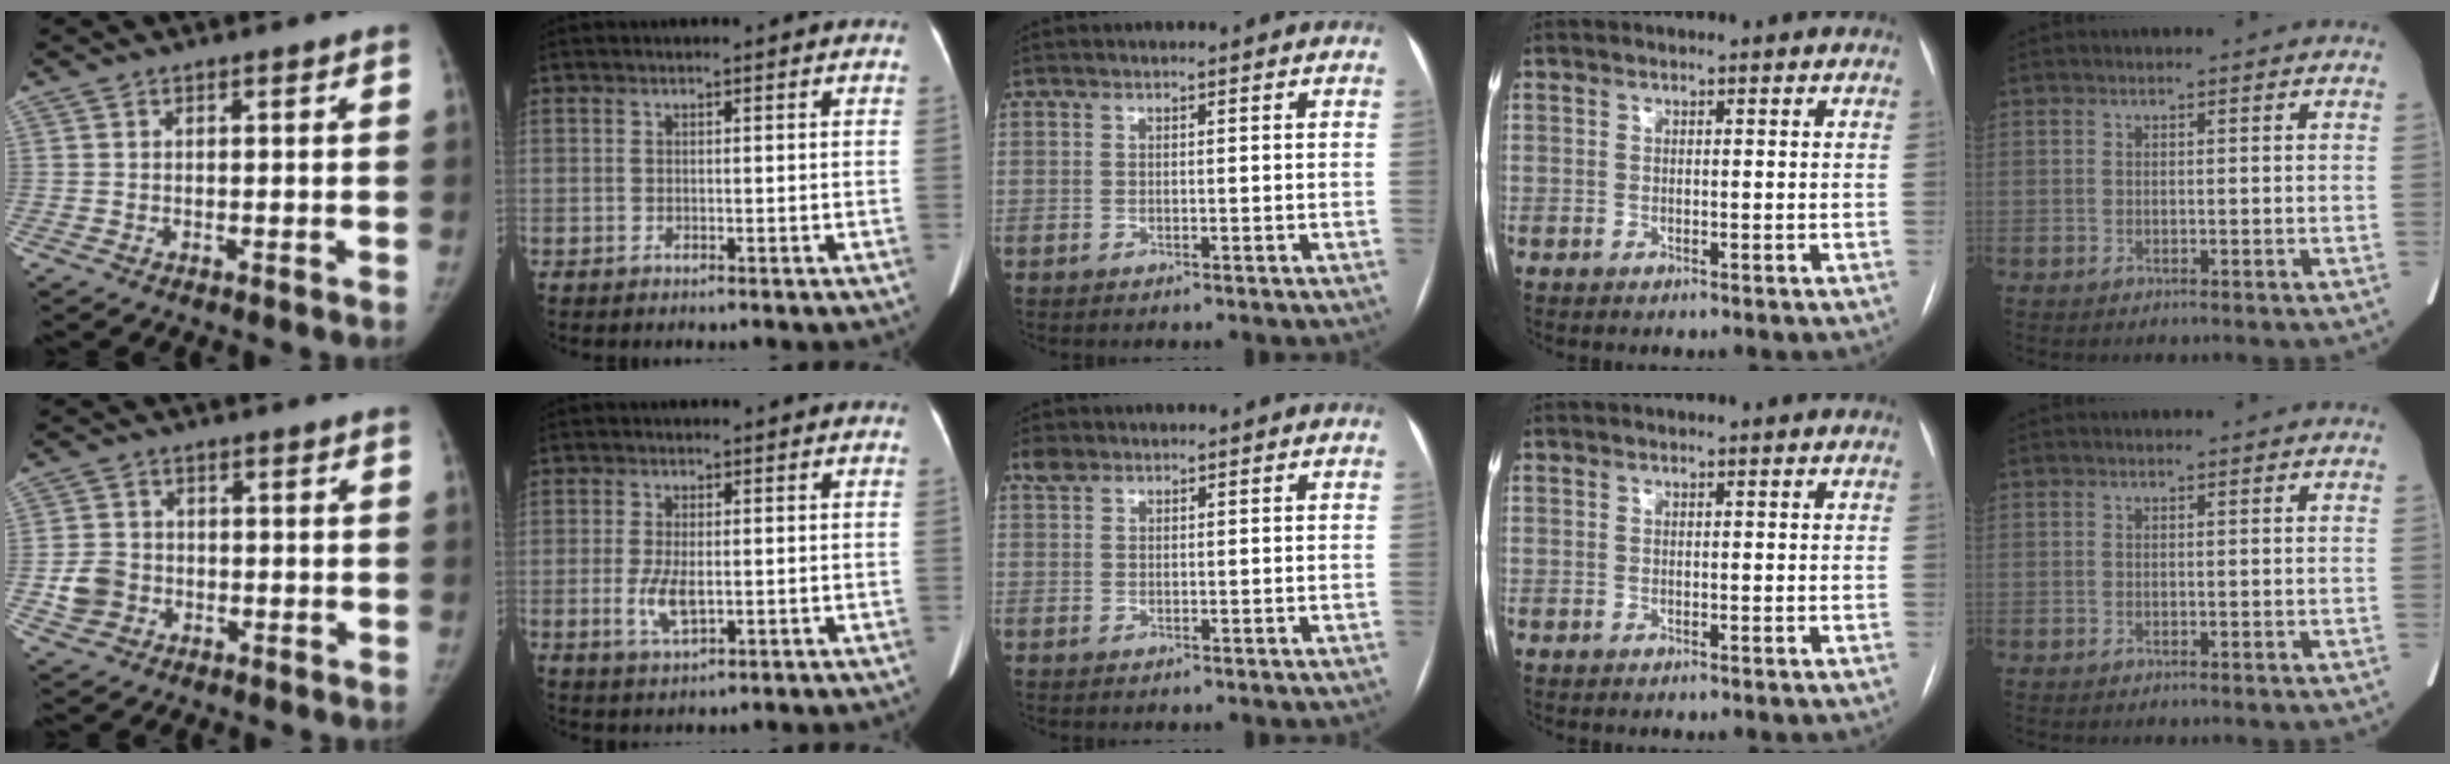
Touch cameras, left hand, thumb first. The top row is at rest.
{"thumb": {"total": 5.4, "force": [-1.4, 4.7, 2.1], "torque": [-0.030, 0.013, -0.027]}, "index": {"total": 4.5, "force": [-0.7, 1.7, 4.1], "torque": [-0.088, -0.008, -0.009]}, "middle": {"total": 1.8, "force": [1.4, 1.0, 0.5], "torque": [-0.014, 0.012, 0.028]}}